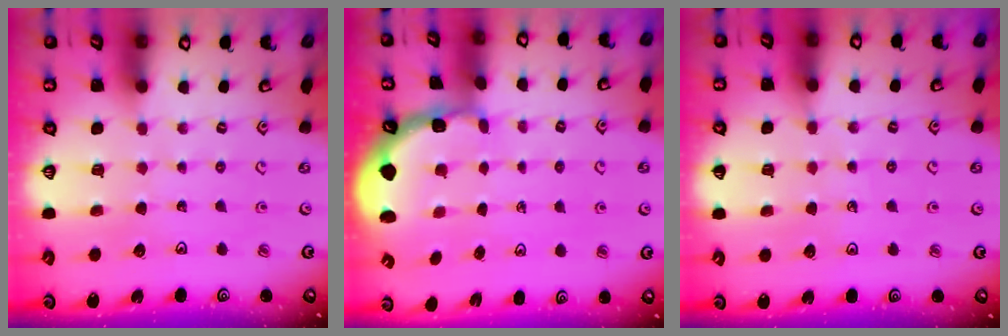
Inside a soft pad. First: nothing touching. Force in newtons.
{"total": 1.7, "press": 1.6, "slide": 0.4}
{"total": 4.4, "press": 4.4, "slide": 0.6}